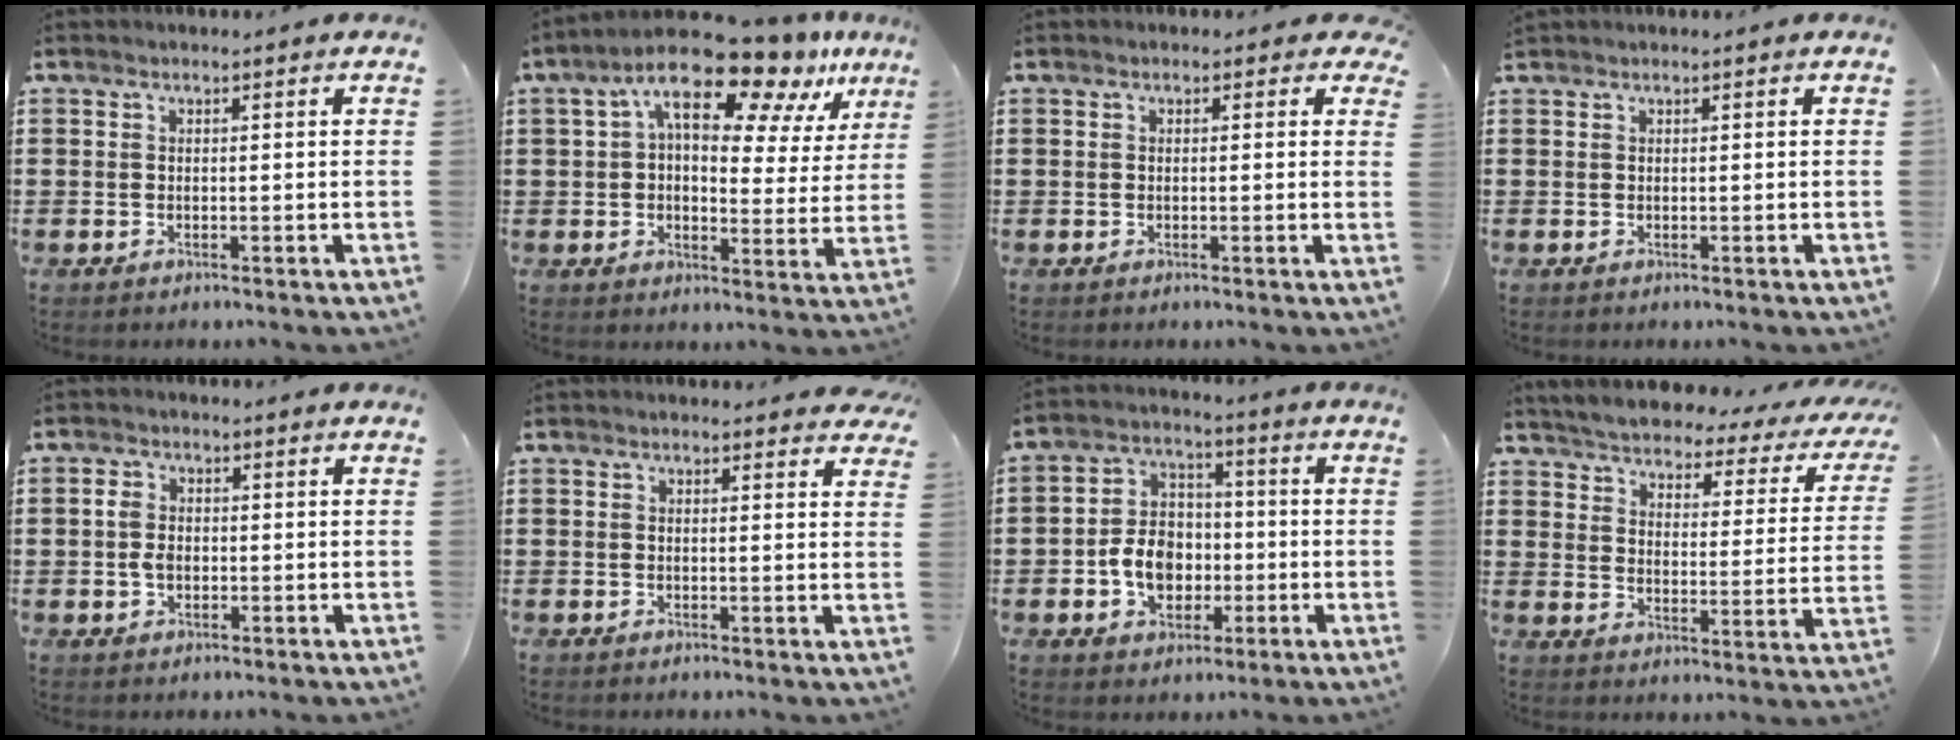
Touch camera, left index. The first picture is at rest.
{"total": 14.3, "force": [10.1, 5.0, 8.9], "torque": [-0.161, -0.049, 0.170]}
{"total": 0.9, "force": [0.2, 0.6, 0.6], "torque": [-0.015, 0.008, 0.001]}
{"total": 0.0}
{"total": 2.8, "force": [-0.1, 1.9, 2.0], "torque": [-0.049, 0.003, -0.006]}
{"total": 1.4, "force": [1.3, 0.3, 0.4], "torque": [-0.005, -0.001, 0.025]}
{"total": 7.5, "force": [-1.8, 5.9, 4.3], "torque": [-0.098, 0.008, -0.039]}
{"total": 3.4, "force": [3.3, 0.2, 0.7], "torque": [-0.037, -0.030, 0.049]}